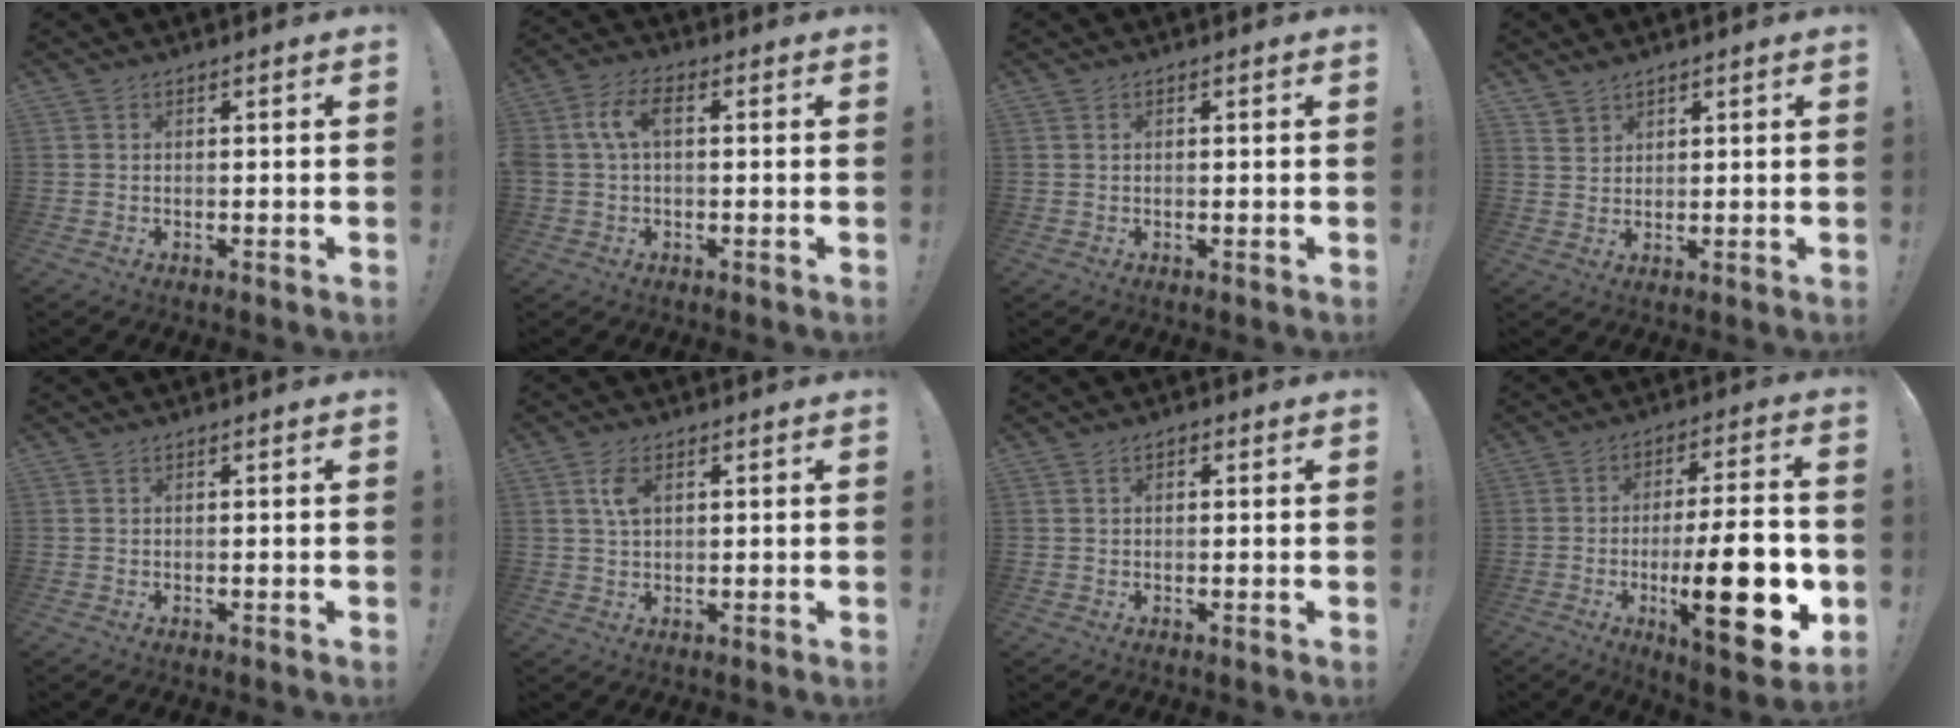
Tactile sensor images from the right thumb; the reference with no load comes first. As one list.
[{"total": 7.2, "force": [0.9, 4.1, 5.9], "torque": [-0.133, 0.012, 0.015]}, {"total": 0.5, "force": [0.3, 0.0, 0.4], "torque": [-0.007, 0.000, 0.004]}, {"total": 2.9, "force": [2.6, 1.2, 0.1], "torque": [0.000, -0.020, 0.049]}, {"total": 0.0}, {"total": 4.8, "force": [1.6, 2.5, 3.8], "torque": [-0.057, -0.004, 0.025]}, {"total": 1.0, "force": [0.2, 0.9, 0.5], "torque": [-0.006, 0.001, 0.004]}, {"total": 23.3, "force": [-5.1, 6.7, 21.7], "torque": [-0.334, 0.003, -0.072]}]